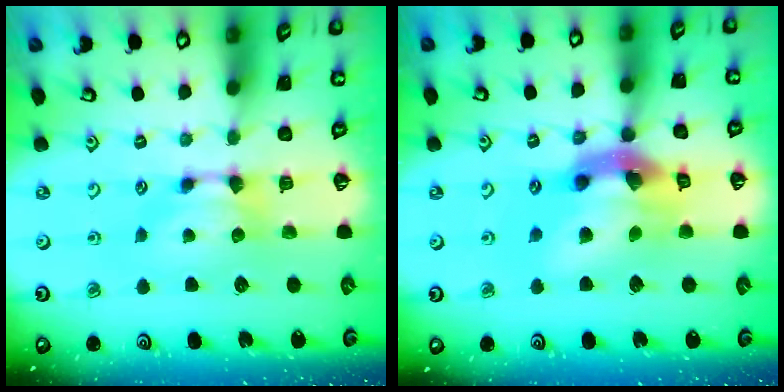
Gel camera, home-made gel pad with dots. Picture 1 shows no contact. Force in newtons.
{"total": 10.3, "press": 9.8, "slide": 3.1}